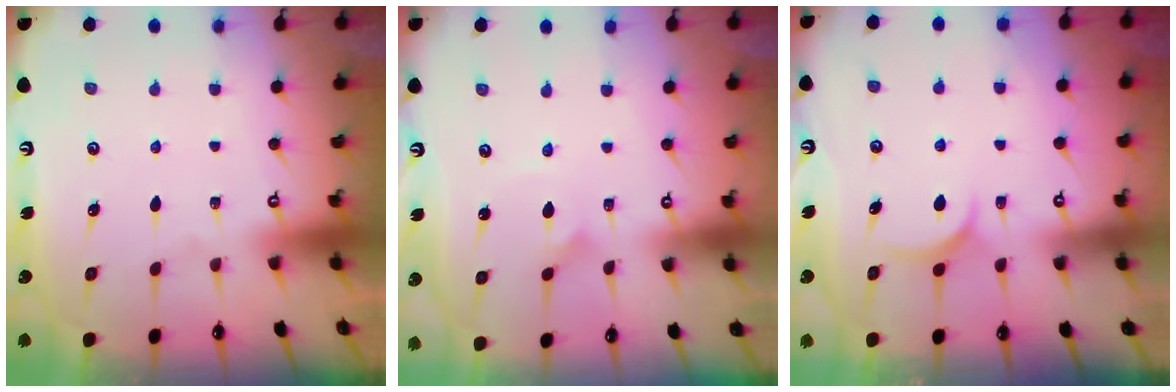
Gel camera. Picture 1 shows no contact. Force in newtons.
{"total": 1.5, "press": 1.5, "slide": 0.1}
{"total": 5.5, "press": 5.5, "slide": 0.3}